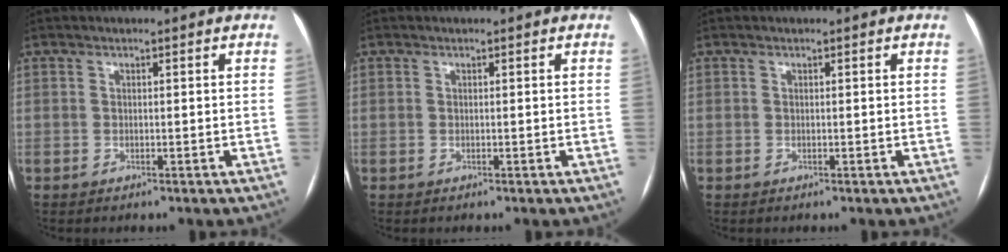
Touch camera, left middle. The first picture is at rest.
{"total": 0.0}
{"total": 0.0}